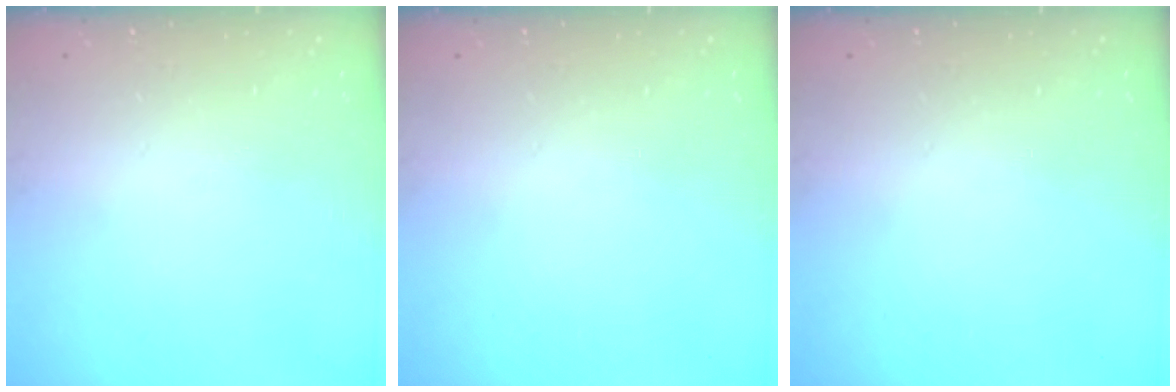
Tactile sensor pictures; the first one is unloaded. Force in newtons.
{"total": 0.0}
{"total": 0.0}